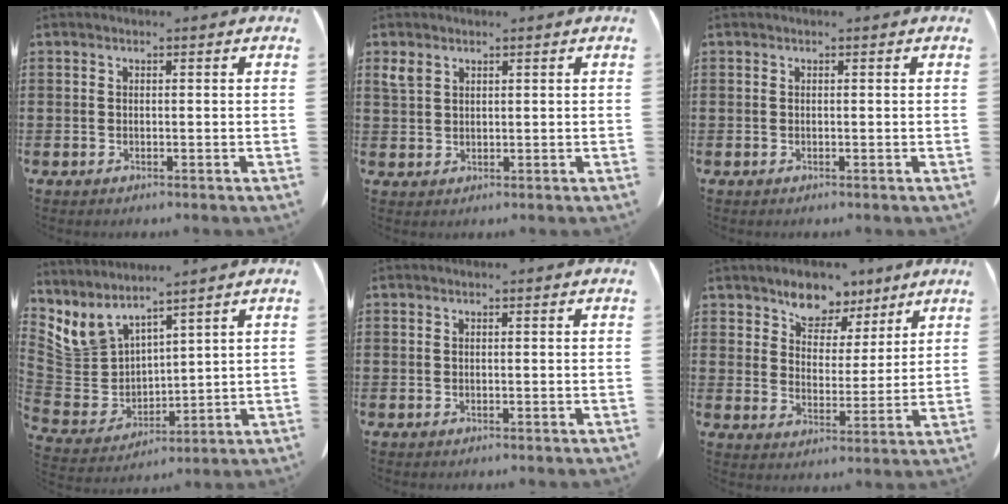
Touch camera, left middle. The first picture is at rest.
{"total": 2.4, "force": [1.6, 1.4, 1.1], "torque": [-0.028, 0.003, 0.032]}
{"total": 0.0}
{"total": 6.4, "force": [5.2, 3.7, 0.7], "torque": [-0.058, -0.034, 0.102]}
{"total": 0.0}
{"total": 6.6, "force": [5.6, 3.4, 1.1], "torque": [-0.046, -0.025, 0.101]}